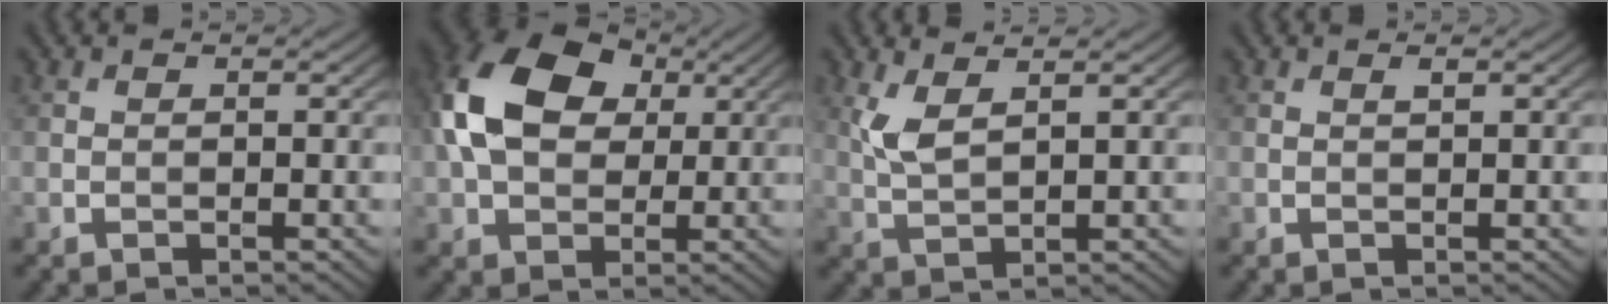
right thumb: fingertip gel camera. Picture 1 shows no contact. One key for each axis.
{"total": 13.5, "fx": 3.0, "fy": 9.3, "fz": 9.2, "tx": -0.220, "ty": 0.019, "tz": 0.050}
{"total": 3.7, "fx": 1.9, "fy": 1.1, "fz": 2.9, "tx": -0.081, "ty": -0.002, "tz": 0.044}
{"total": 0.6, "fx": 0.4, "fy": 0.1, "fz": 0.5, "tx": -0.008, "ty": 0.000, "tz": 0.006}